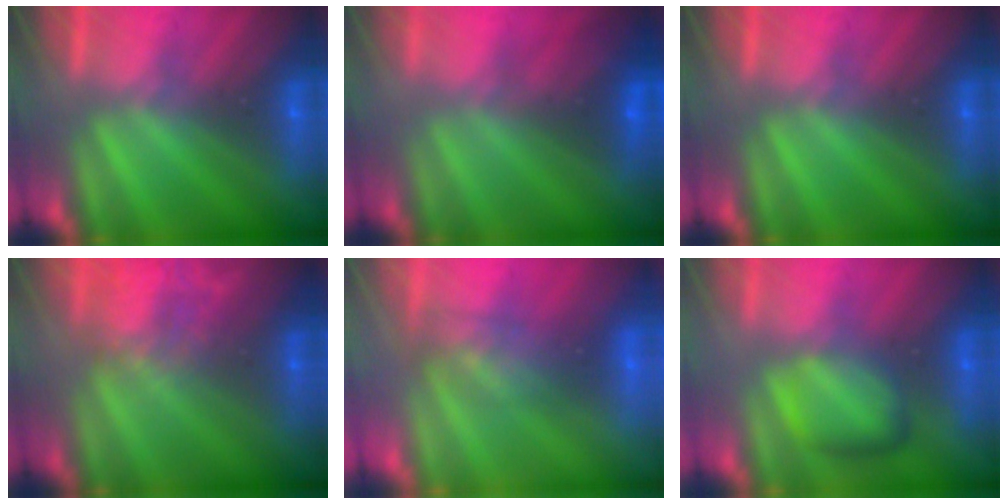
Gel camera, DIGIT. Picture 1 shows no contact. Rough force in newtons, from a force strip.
{"total": 2.9}
{"total": 0.0}
{"total": 4.7}
{"total": 2.8}
{"total": 2.4}